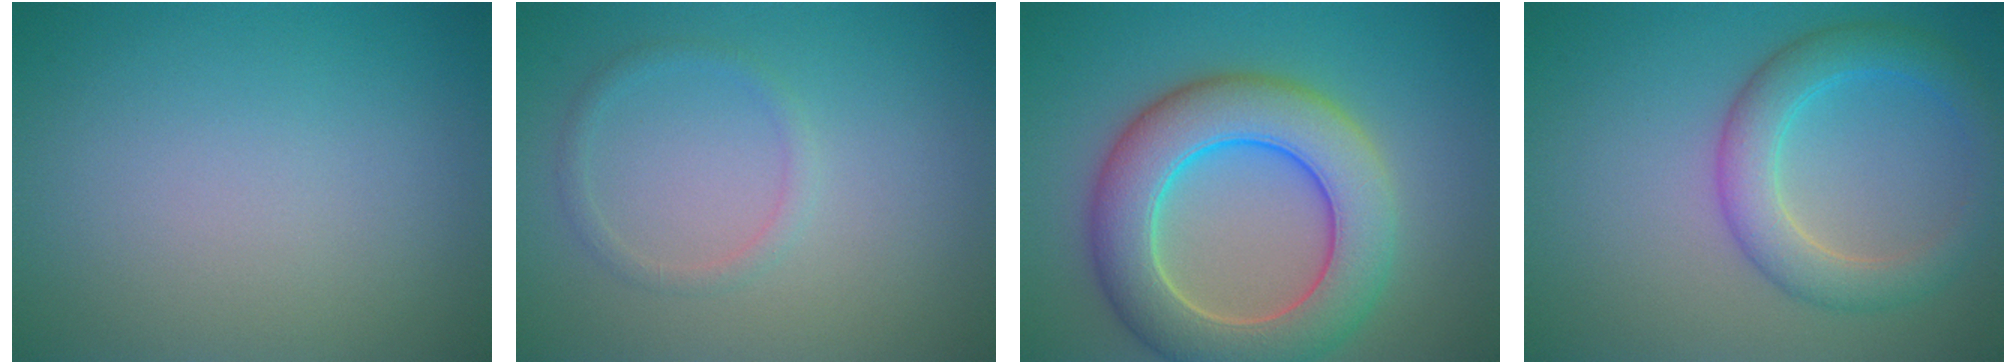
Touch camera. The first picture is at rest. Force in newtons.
{"total": 1.2, "press": 1.2, "slide": 0.0}
{"total": 9.1, "press": 9.1, "slide": 0.5}
{"total": 4.5, "press": 4.4, "slide": 0.3}